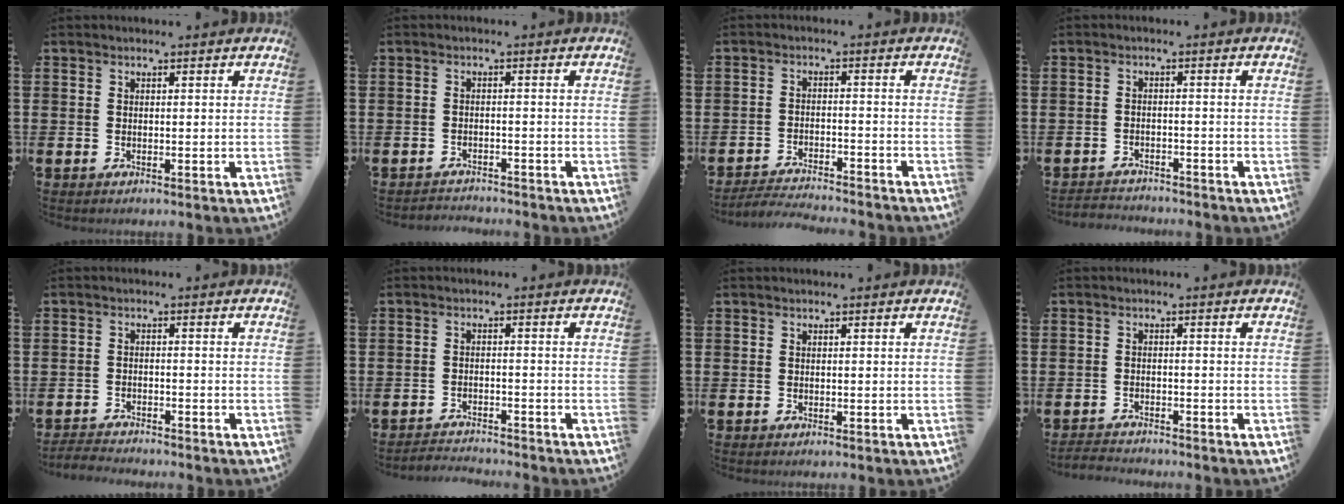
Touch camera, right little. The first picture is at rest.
{"total": 1.6, "force": [-1.6, 0.0, -0.2], "torque": [-0.001, 0.004, -0.035]}
{"total": 3.1, "force": [-3.1, -0.1, 0.2], "torque": [-0.005, 0.002, -0.065]}
{"total": 2.0, "force": [-2.0, 0.1, -0.3], "torque": [-0.002, 0.002, -0.045]}
{"total": 2.1, "force": [-2.1, 0.0, 0.0], "torque": [-0.004, 0.002, -0.045]}
{"total": 2.1, "force": [-2.1, -0.1, -0.2], "torque": [-0.002, 0.003, -0.046]}
{"total": 0.0}
{"total": 1.8, "force": [-1.8, 0.1, -0.1], "torque": [-0.003, 0.002, -0.040]}